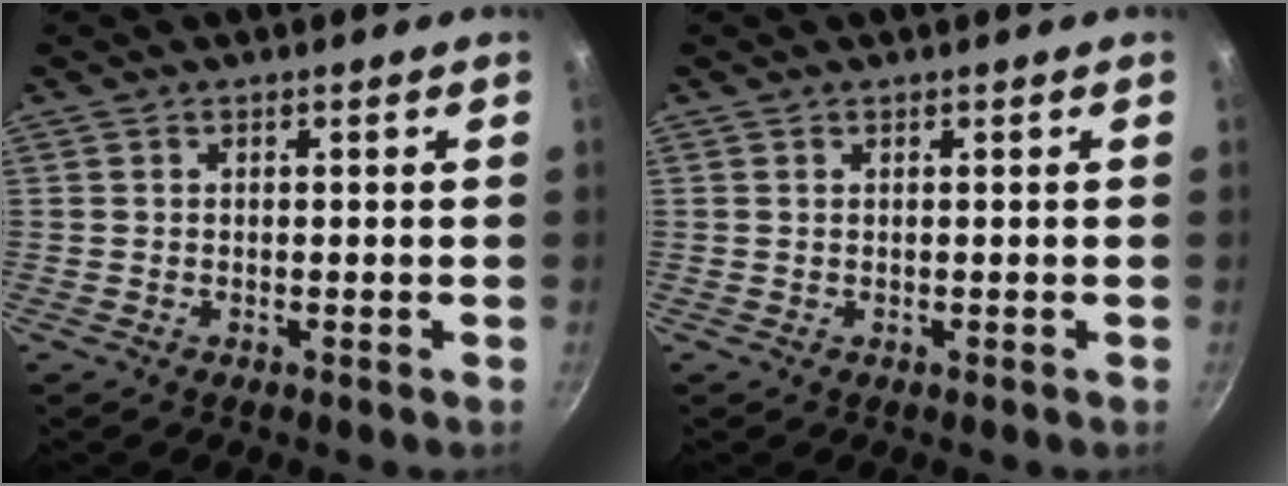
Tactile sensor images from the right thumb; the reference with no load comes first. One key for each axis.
{"total": 0.0}